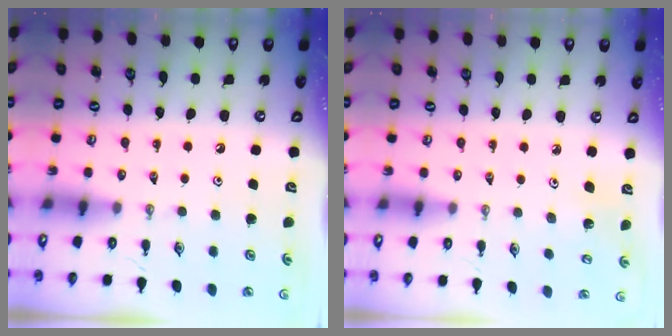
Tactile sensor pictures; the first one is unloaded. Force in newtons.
{"total": 2.8, "press": 2.7, "slide": 0.5}